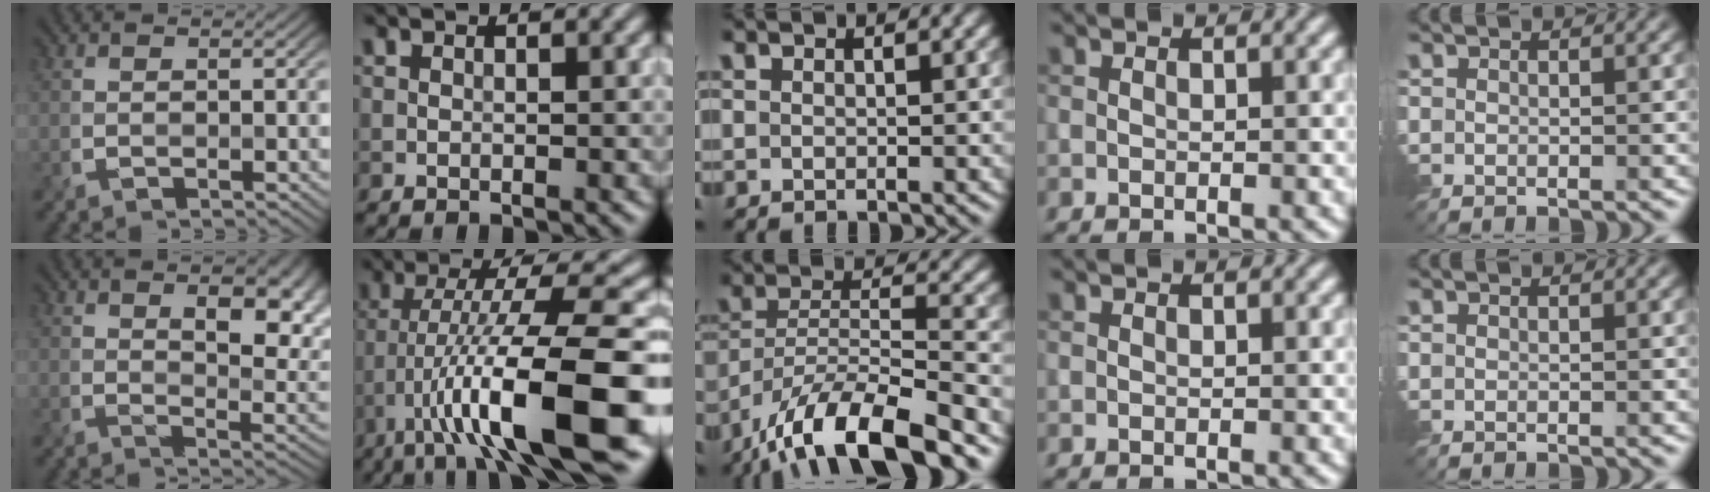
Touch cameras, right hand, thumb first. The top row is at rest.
{"thumb": {"total": 9.3, "force": [3.4, 4.4, 7.4], "torque": [-0.100, -0.012, 0.057]}, "index": {"total": 13.3, "force": [-4.9, 2.3, 12.2], "torque": [-0.198, 0.019, -0.068]}, "middle": {"total": 11.4, "force": [-8.4, 2.7, 7.1], "torque": [-0.118, 0.007, -0.155]}}